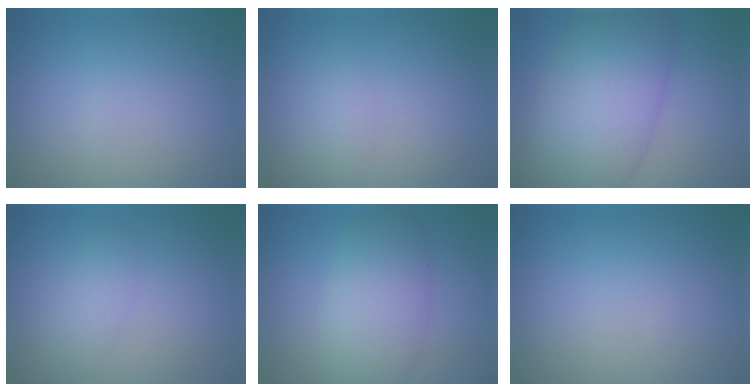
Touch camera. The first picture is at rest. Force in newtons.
{"total": 1.4, "press": 1.4, "slide": 0.1}
{"total": 10.4, "press": 10.4, "slide": 0.4}
{"total": 1.7, "press": 1.7, "slide": 0.1}
{"total": 5.4, "press": 5.4, "slide": 0.3}
{"total": 0.0}